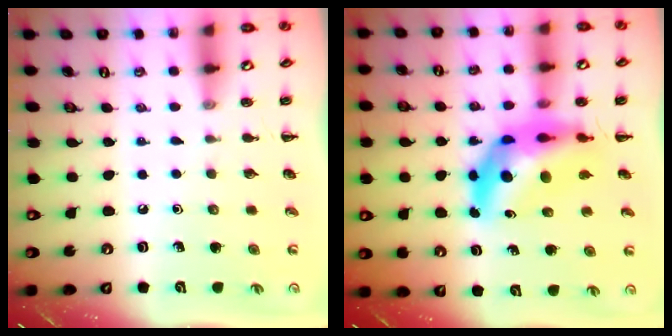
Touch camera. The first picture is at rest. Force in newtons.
{"total": 11.8, "press": 11.3, "slide": 3.6}